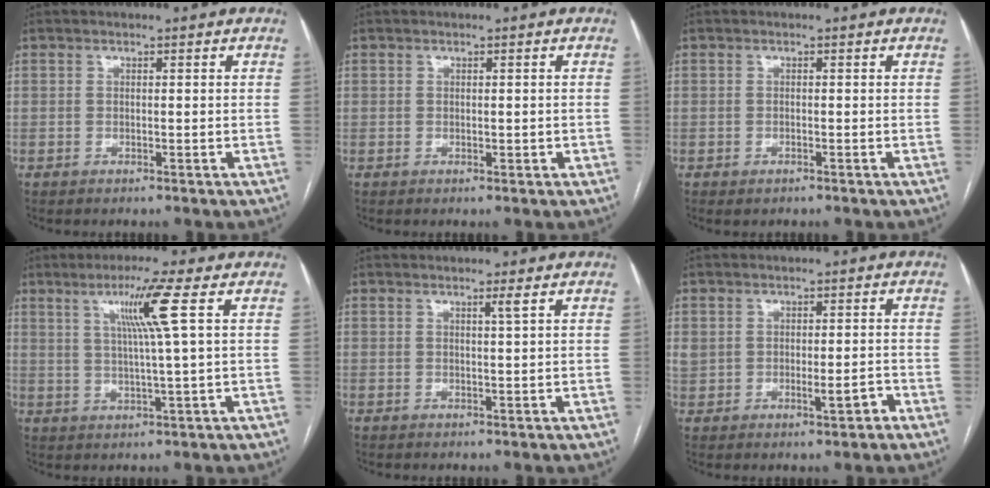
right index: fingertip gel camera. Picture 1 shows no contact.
{"total": 0.8, "force": [-0.1, 0.5, 0.6], "torque": [-0.007, 0.000, 0.003]}
{"total": 0.8, "force": [-0.5, 0.4, 0.4], "torque": [-0.010, -0.001, -0.002]}
{"total": 7.4, "force": [2.7, -1.7, 6.7], "torque": [-0.123, 0.000, 0.052]}
{"total": 1.0, "force": [0.5, -0.4, 0.8], "torque": [-0.022, -0.004, 0.014]}
{"total": 4.6, "force": [-1.1, 2.4, 3.7], "torque": [-0.069, 0.018, -0.004]}